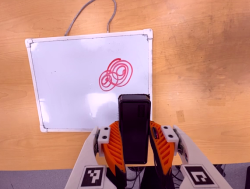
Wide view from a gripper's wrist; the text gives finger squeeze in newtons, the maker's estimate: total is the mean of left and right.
{"total": 6.1, "left": 4.6, "right": 7.5}